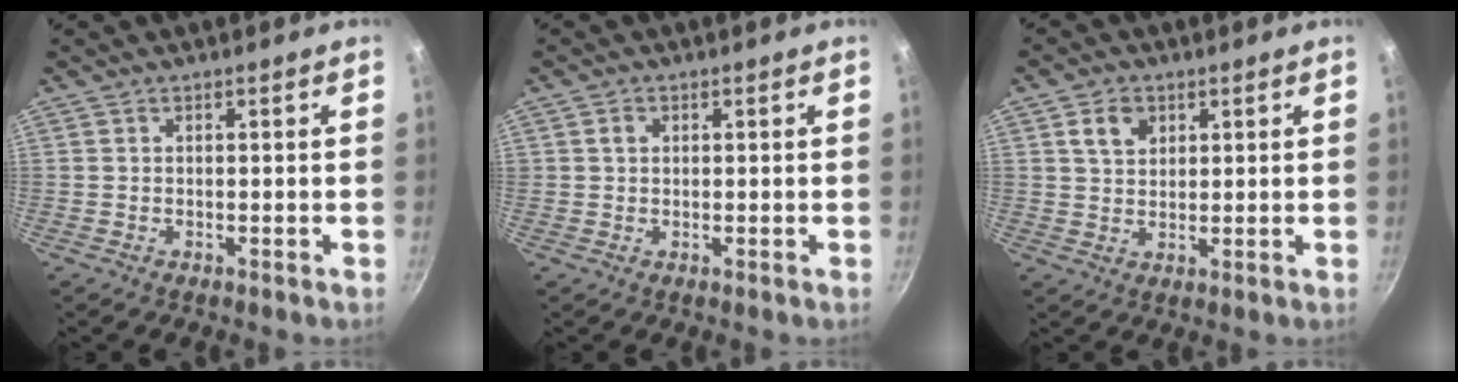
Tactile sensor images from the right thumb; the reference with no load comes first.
{"total": 1.6, "force": [0.4, 1.3, 0.7], "torque": [-0.006, 0.006, 0.006]}
{"total": 4.9, "force": [2.0, 3.6, 2.6], "torque": [-0.031, -0.003, 0.035]}